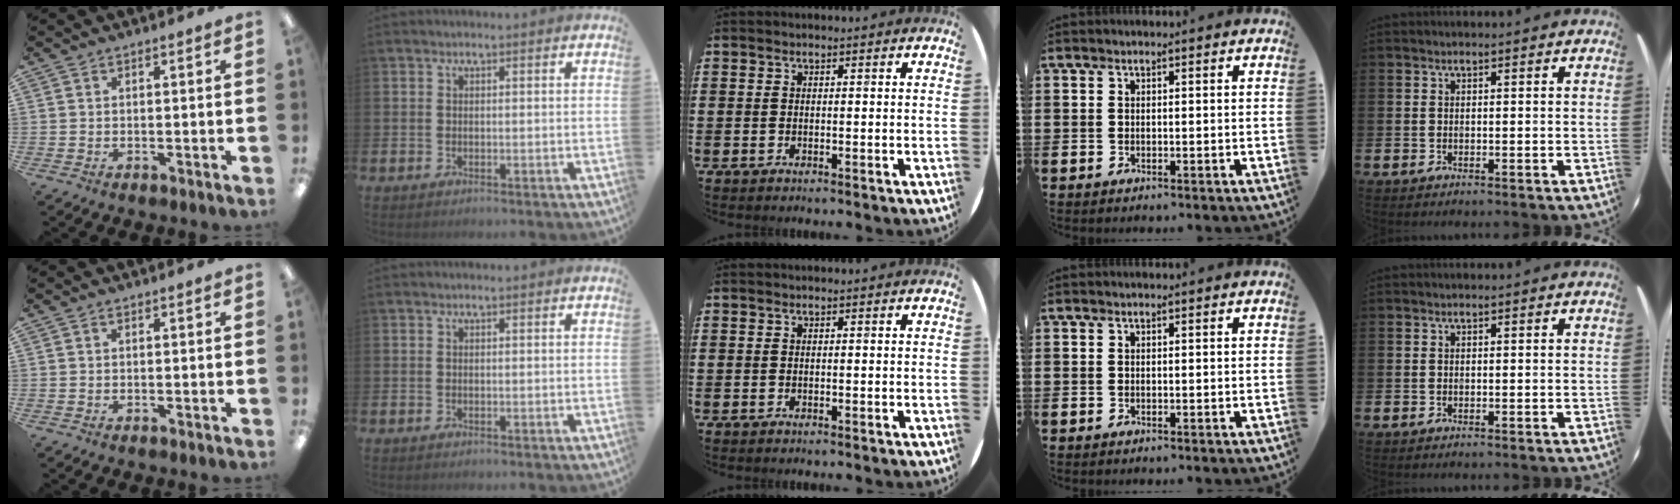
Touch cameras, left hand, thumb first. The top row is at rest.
{}